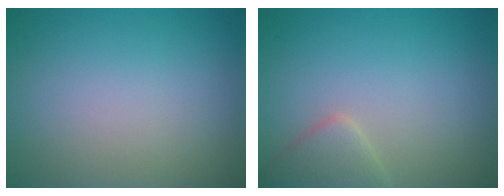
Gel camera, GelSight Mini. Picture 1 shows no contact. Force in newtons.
{"total": 2.4, "press": 2.4, "slide": 0.1}